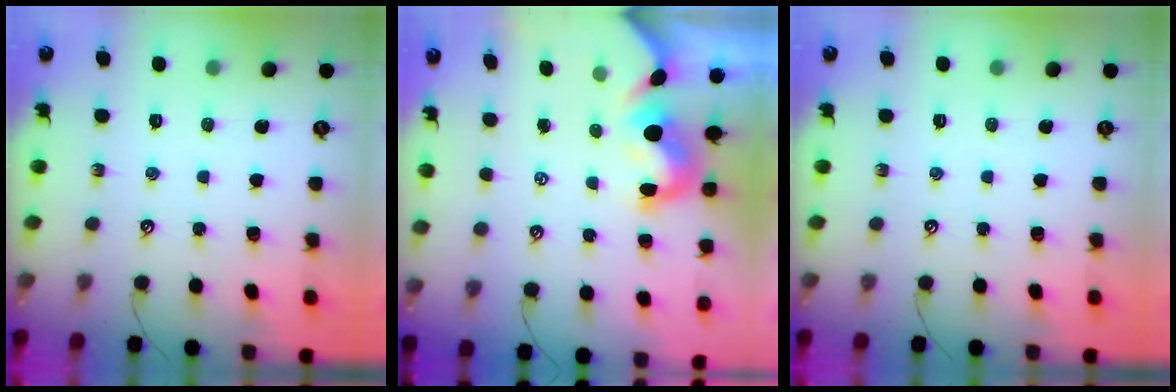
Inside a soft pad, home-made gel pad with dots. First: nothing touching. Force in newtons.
{"total": 1.7, "press": 1.4, "slide": 1.0}
{"total": 0.0}